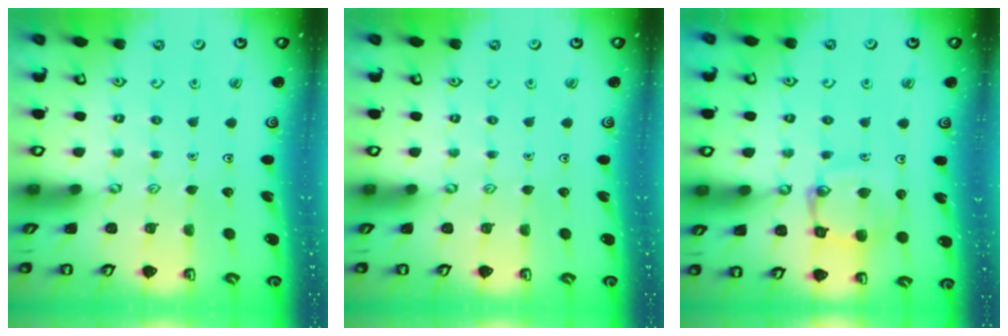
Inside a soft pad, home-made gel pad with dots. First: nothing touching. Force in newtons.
{"total": 0.0}
{"total": 13.8, "press": 13.7, "slide": 1.5}